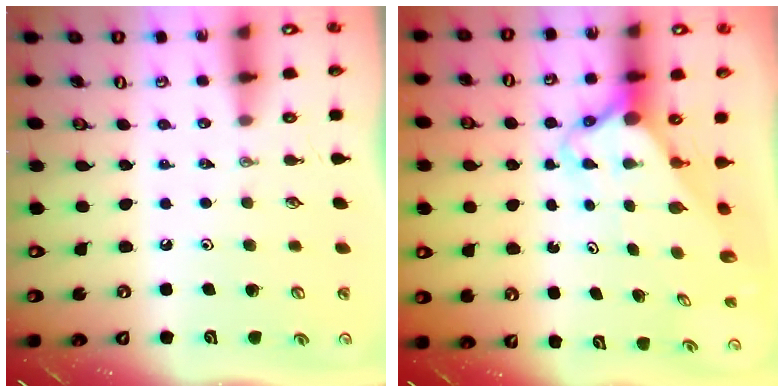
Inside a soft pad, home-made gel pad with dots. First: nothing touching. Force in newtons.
{"total": 3.8, "press": 3.8, "slide": 0.2}